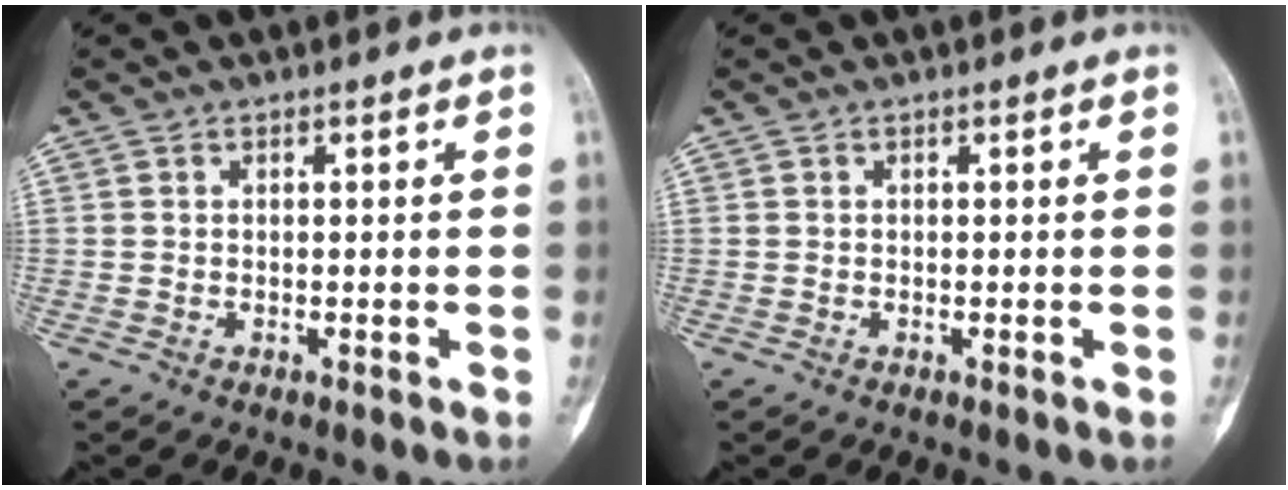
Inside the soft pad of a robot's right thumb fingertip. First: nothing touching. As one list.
[{"total": 0.0}]